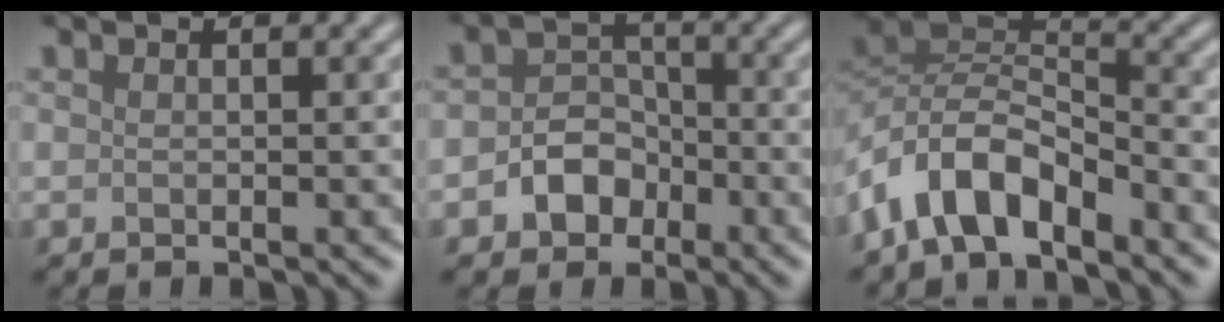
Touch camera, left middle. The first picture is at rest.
{"total": 3.5, "force": [-1.5, 2.8, 1.5], "torque": [-0.013, 0.008, -0.027]}
{"total": 6.7, "force": [-4.4, 3.0, 4.1], "torque": [-0.068, 0.006, -0.091]}